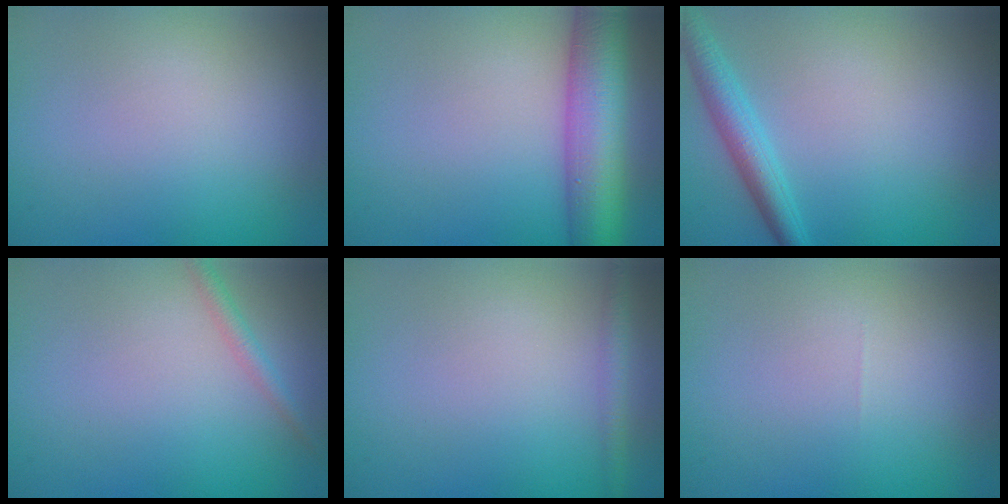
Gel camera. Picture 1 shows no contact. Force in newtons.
{"total": 8.1, "press": 8.1, "slide": 0.3}
{"total": 3.0, "press": 3.0, "slide": 0.1}
{"total": 1.3, "press": 1.3, "slide": 0.1}
{"total": 1.3, "press": 1.3, "slide": 0.1}
{"total": 0.0}